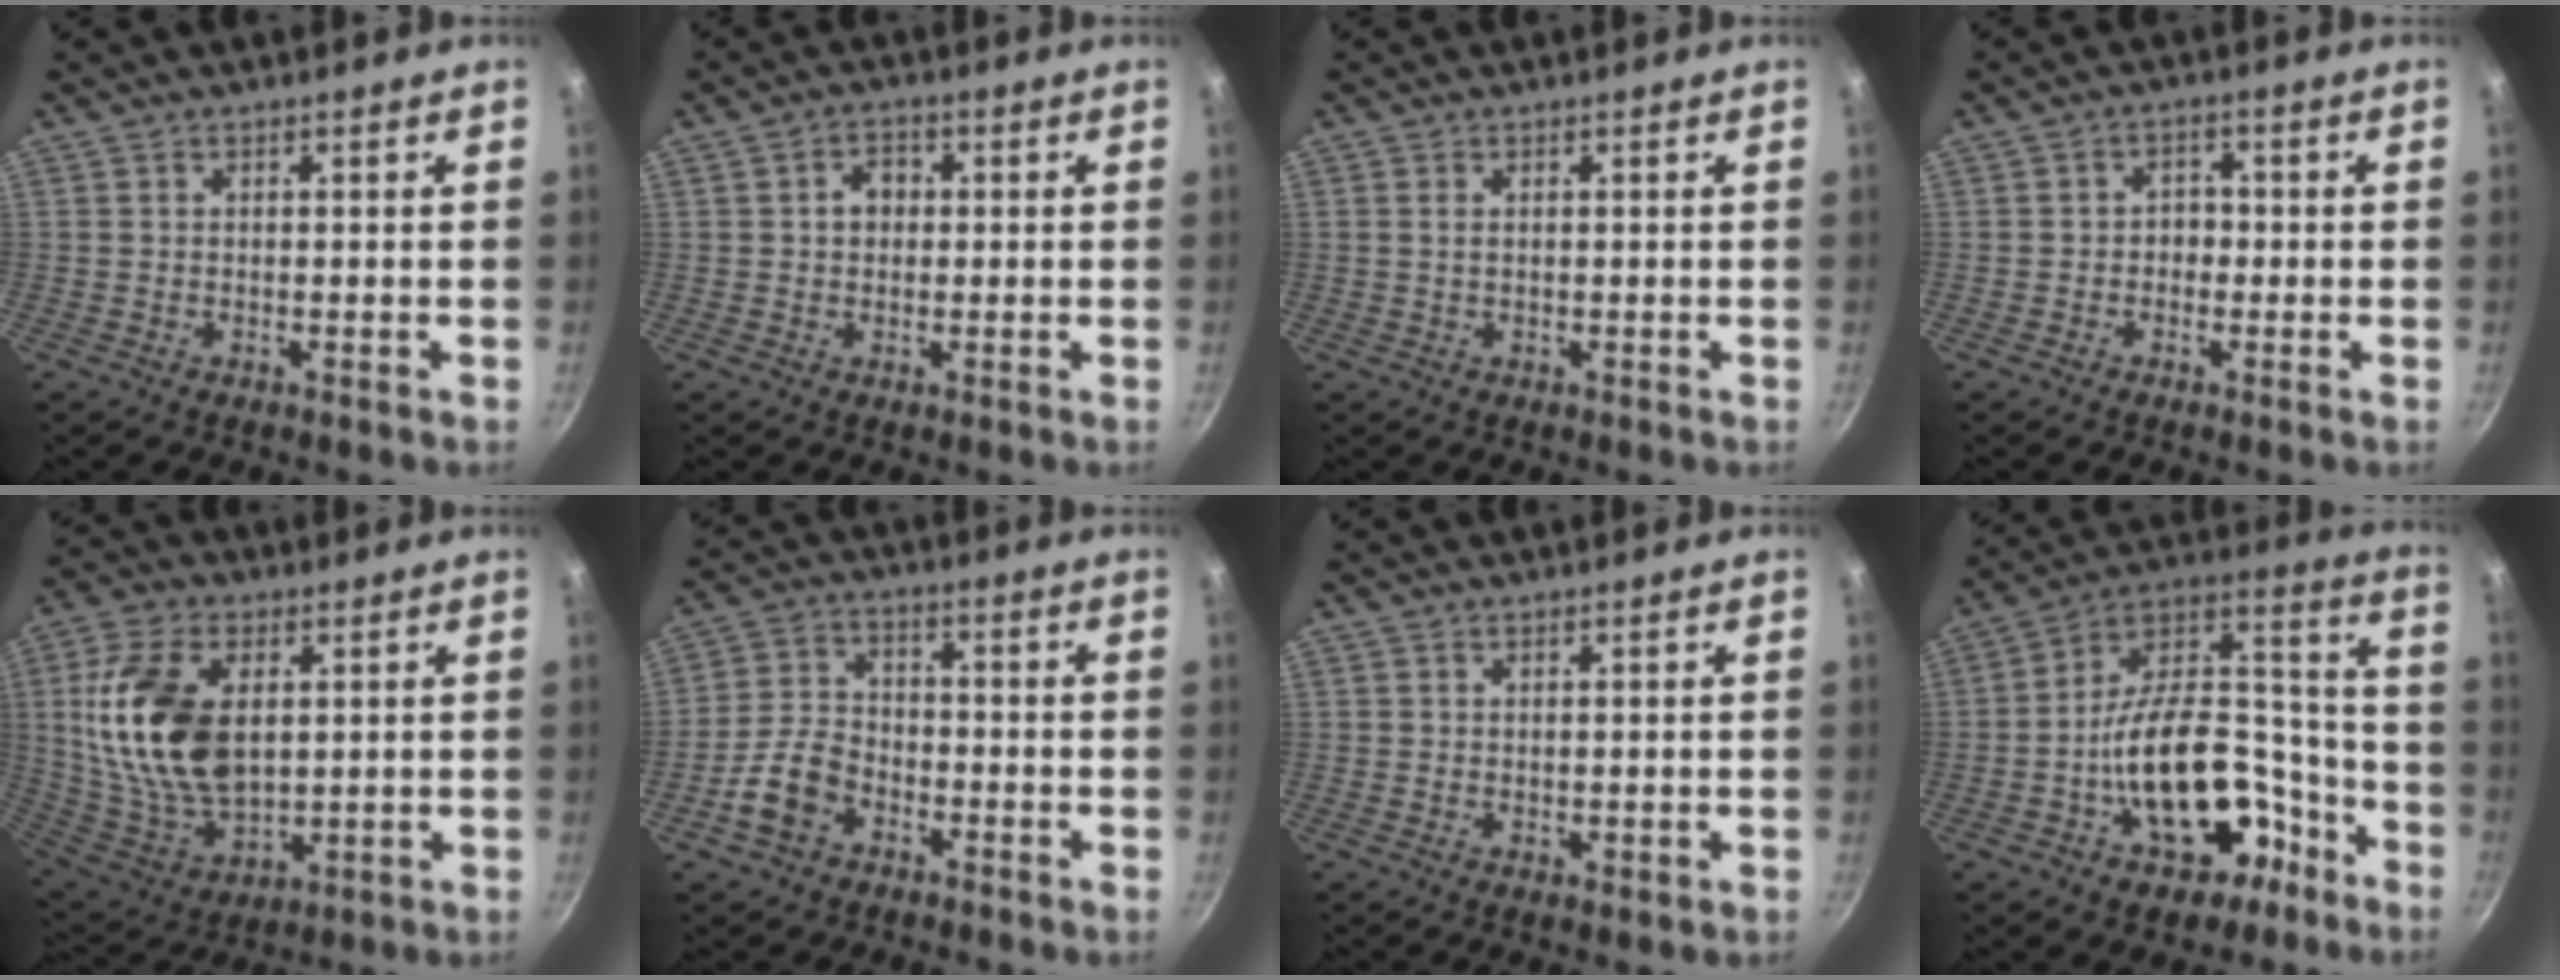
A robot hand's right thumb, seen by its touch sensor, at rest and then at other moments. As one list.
[{"total": 3.7, "force": [0.4, 3.0, 2.2], "torque": [-0.014, 0.009, 0.003]}, {"total": 1.1, "force": [0.3, 0.6, 0.8], "torque": [-0.015, 0.001, 0.003]}, {"total": 3.5, "force": [-1.0, 2.9, 1.8], "torque": [-0.001, 0.017, -0.022]}, {"total": 19.4, "force": [3.5, 11.6, 15.2], "torque": [-0.280, -0.014, 0.078]}, {"total": 7.9, "force": [-3.8, 5.4, 4.4], "torque": [-0.068, 0.037, -0.079]}, {"total": 0.8, "force": [0.4, 0.3, 0.6], "torque": [-0.004, -0.012, 0.003]}, {"total": 22.3, "force": [-8.8, 13.3, 15.6], "torque": [-0.206, 0.095, -0.123]}]